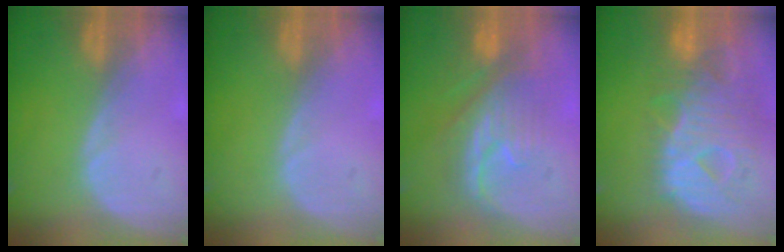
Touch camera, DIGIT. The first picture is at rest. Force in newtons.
{"total": 0.0}
{"total": 7.9, "press": 7.9, "slide": 1.1}
{"total": 12.8, "press": 10.8, "slide": 6.8}